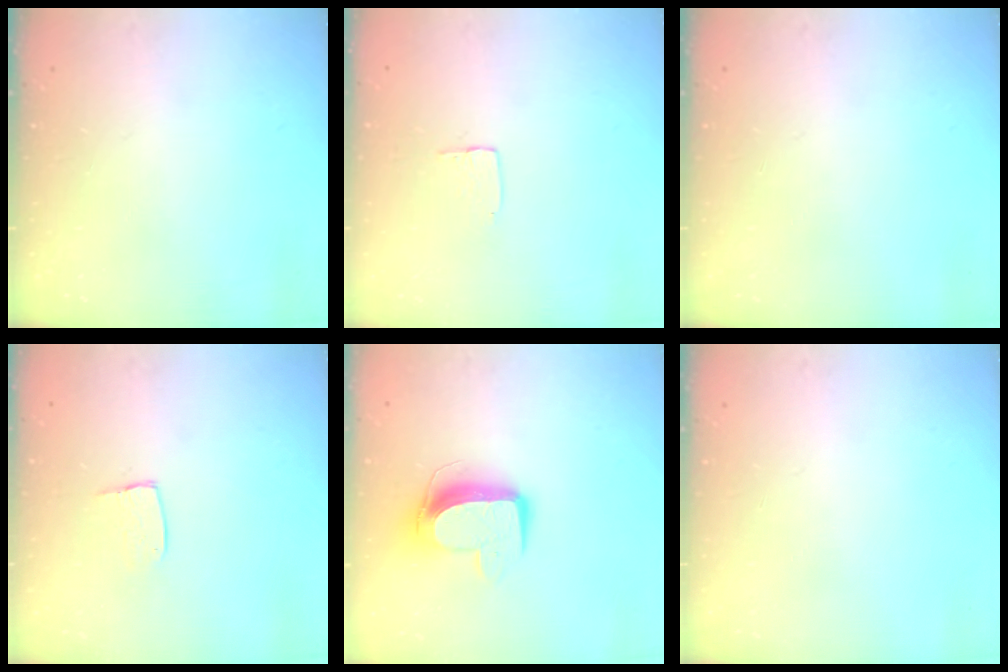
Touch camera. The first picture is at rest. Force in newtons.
{"total": 3.7, "press": 3.7, "slide": 0.1}
{"total": 0.0}
{"total": 5.2, "press": 5.2, "slide": 0.4}
{"total": 10.6, "press": 10.6, "slide": 0.2}
{"total": 0.0}